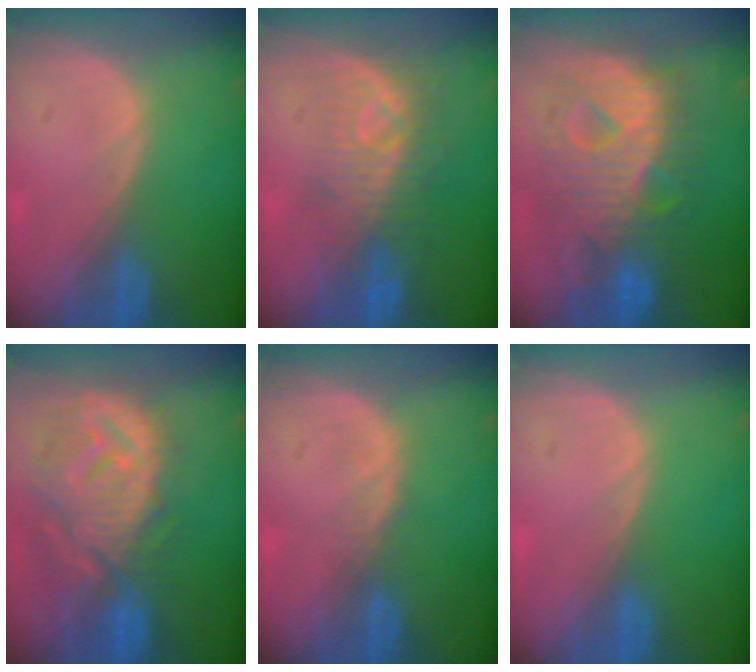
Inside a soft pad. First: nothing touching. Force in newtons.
{"total": 8.2, "press": 7.5, "slide": 3.4}
{"total": 12.6, "press": 12.6, "slide": 1.2}
{"total": 12.3, "press": 11.0, "slide": 5.5}
{"total": 1.1, "press": 1.1, "slide": 0.2}
{"total": 0.0}